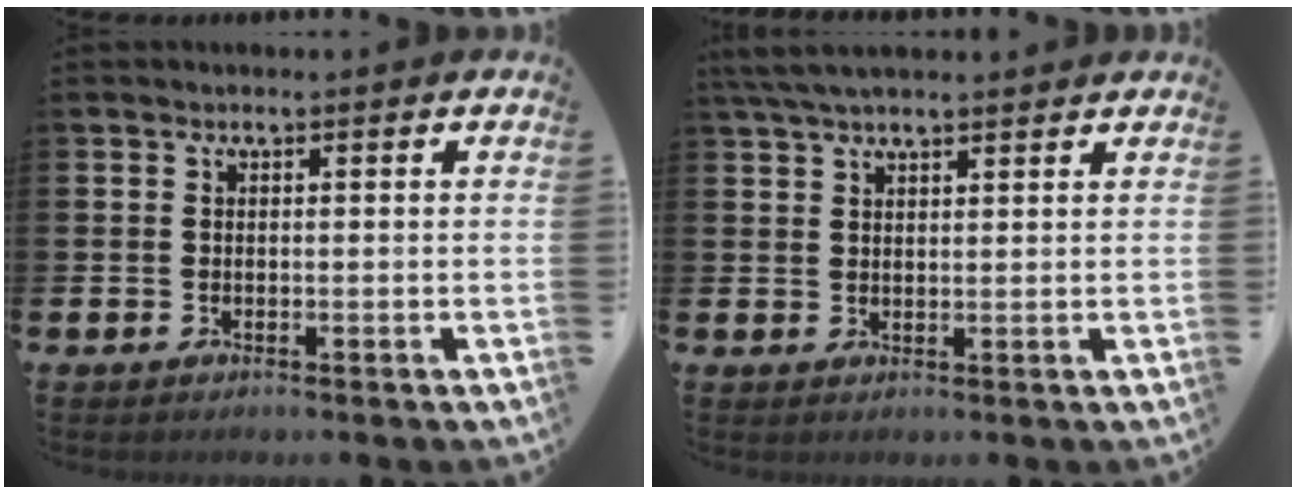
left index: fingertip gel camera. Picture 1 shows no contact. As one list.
[{"total": 4.4, "force": [3.8, 1.0, 2.0], "torque": [-0.042, -0.006, 0.068]}]